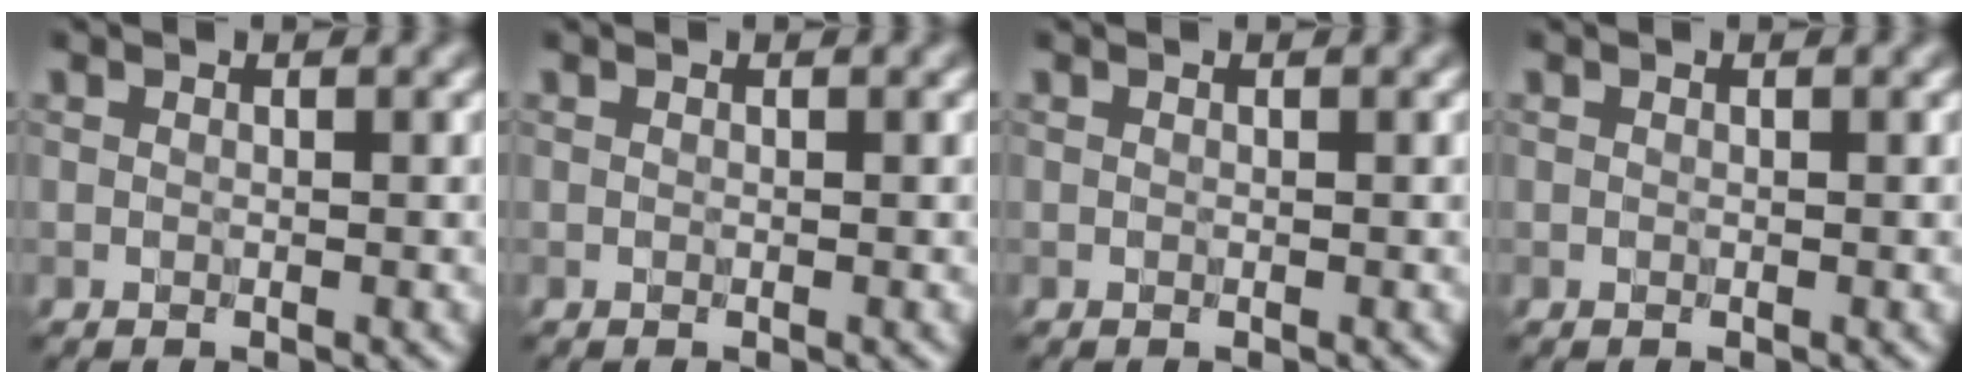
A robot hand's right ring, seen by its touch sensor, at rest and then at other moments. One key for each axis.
{"total": 0.0}
{"total": 0.0}
{"total": 0.0}